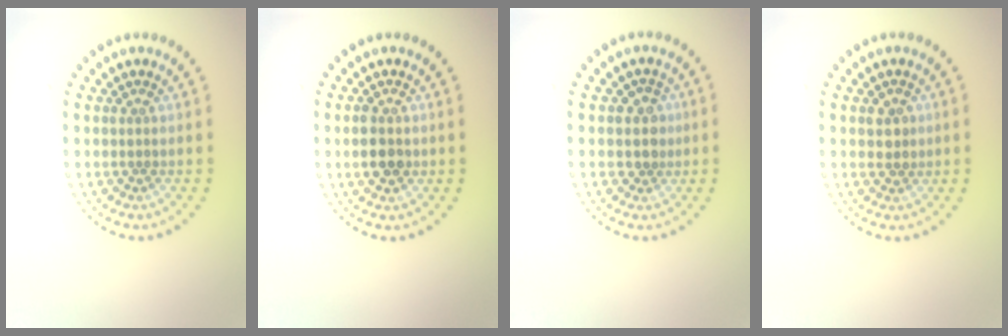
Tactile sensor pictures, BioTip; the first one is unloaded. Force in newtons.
{"total": 2.4, "press": 2.4, "slide": 0.3}
{"total": 2.0, "press": 1.7, "slide": 1.0}
{"total": 1.6, "press": 1.6, "slide": 0.3}